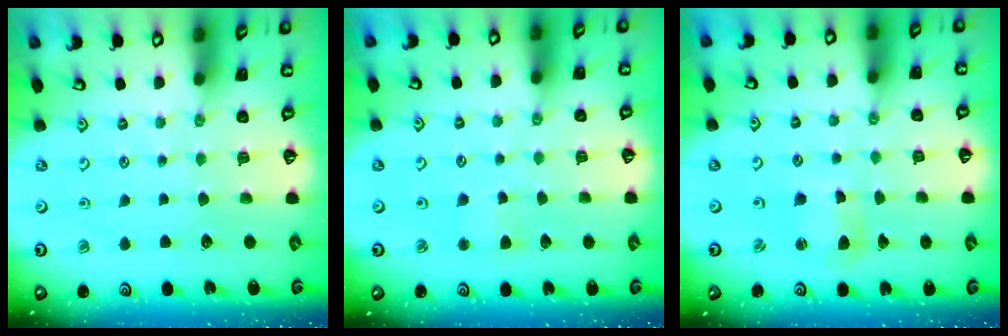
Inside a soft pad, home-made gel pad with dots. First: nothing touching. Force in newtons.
{"total": 2.4, "press": 2.3, "slide": 0.5}
{"total": 4.7, "press": 4.6, "slide": 0.7}